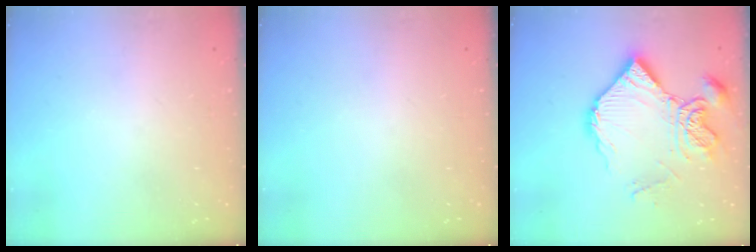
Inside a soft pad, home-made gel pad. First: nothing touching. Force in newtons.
{"total": 0.0}
{"total": 17.7, "press": 17.6, "slide": 1.6}